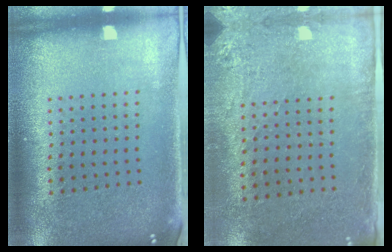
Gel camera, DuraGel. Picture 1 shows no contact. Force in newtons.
{"total": 2.8, "press": 2.3, "slide": 1.6}